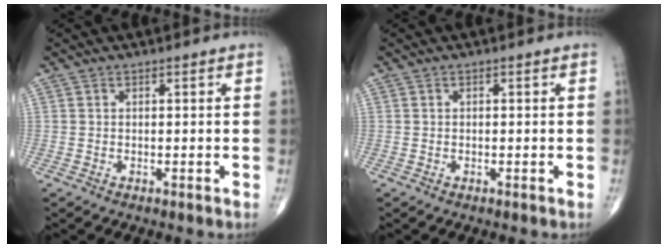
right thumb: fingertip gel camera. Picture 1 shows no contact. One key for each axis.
{"total": 0.0}